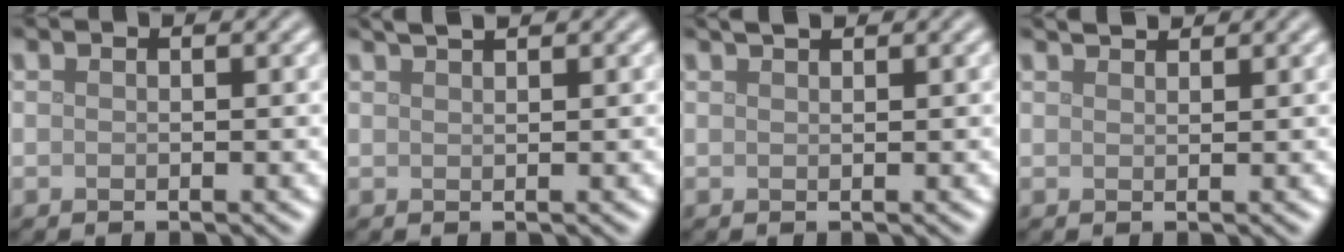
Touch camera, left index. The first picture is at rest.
{"total": 1.5, "force": [1.2, 0.3, 0.8], "torque": [-0.005, 0.002, 0.015]}
{"total": 1.1, "force": [0.9, 0.2, 0.5], "torque": [-0.006, 0.002, 0.015]}
{"total": 1.4, "force": [1.3, 0.2, 0.3], "torque": [-0.007, 0.001, 0.020]}